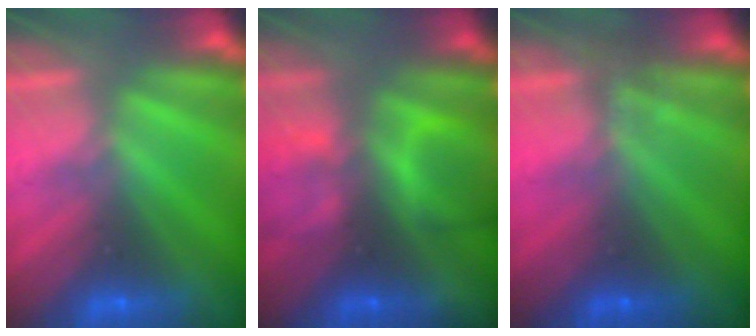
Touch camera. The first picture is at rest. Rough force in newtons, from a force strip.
{"total": 9.3}
{"total": 1.1}